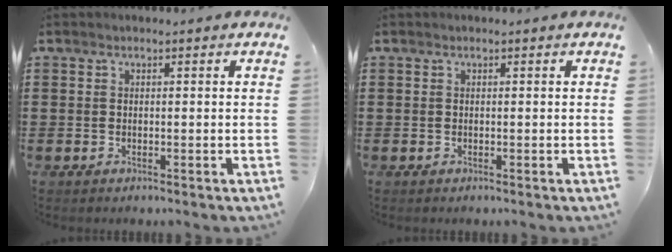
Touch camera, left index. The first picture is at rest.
{"total": 0.0}